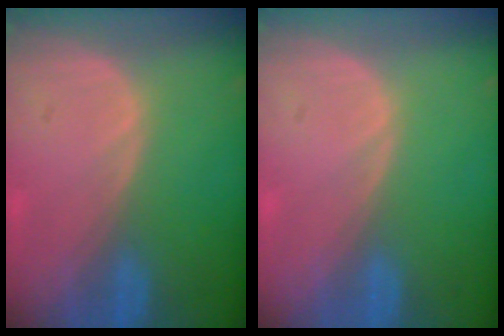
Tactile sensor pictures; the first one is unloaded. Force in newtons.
{"total": 0.0}